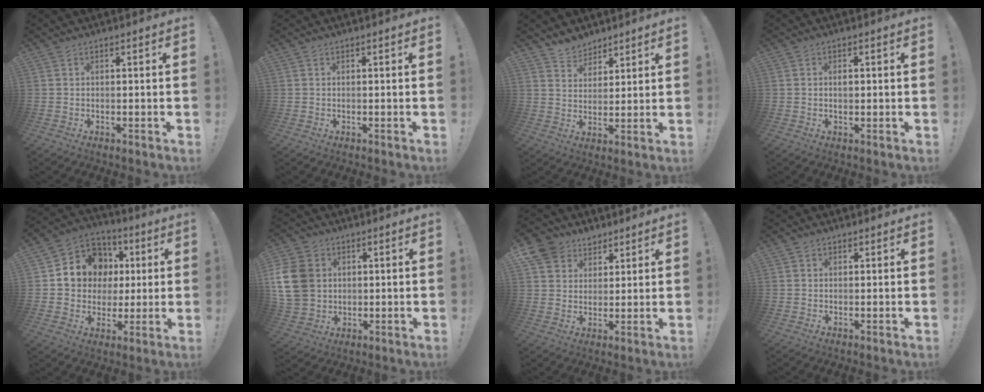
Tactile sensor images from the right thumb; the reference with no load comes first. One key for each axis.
{"total": 0.0}
{"total": 6.2, "fx": 5.3, "fy": 3.3, "fz": -0.1, "tx": -0.002, "ty": -0.044, "tz": 0.102}
{"total": 1.4, "fx": 0.0, "fy": 0.7, "fz": 1.3, "tx": -0.012, "ty": -0.001, "tz": -0.005}
{"total": 13.3, "fx": 3.3, "fy": 12.0, "fz": 4.8, "tx": -0.063, "ty": -0.014, "tz": 0.082}
{"total": 14.3, "fx": 2.1, "fy": 11.8, "fz": 7.8, "tx": -0.154, "ty": -0.003, "tz": 0.045}
{"total": 8.9, "fx": 5.3, "fy": 7.0, "fz": 1.6, "tx": -0.031, "ty": -0.036, "tz": 0.108}
{"total": 0.9, "fx": 0.3, "fy": 0.8, "fz": 0.2, "tx": 0.004, "ty": 0.000, "tz": 0.005}